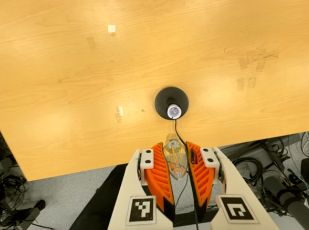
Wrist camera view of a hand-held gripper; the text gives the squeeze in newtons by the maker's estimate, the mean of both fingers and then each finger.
{"total": 19.5, "left": 23.7, "right": 15.3}